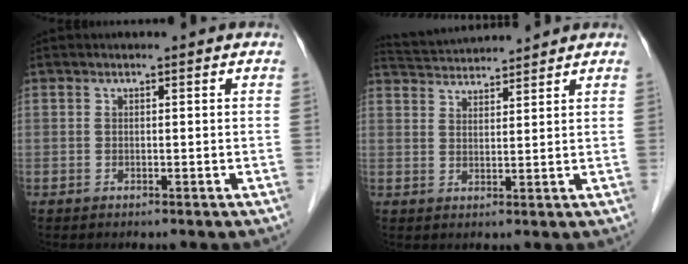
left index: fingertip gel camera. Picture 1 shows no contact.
{"total": 7.3, "force": [7.2, -0.3, 1.2], "torque": [-0.034, 0.030, 0.122]}